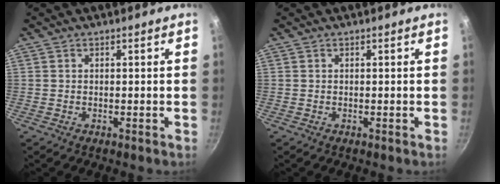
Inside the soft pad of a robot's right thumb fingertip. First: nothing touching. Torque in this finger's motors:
{"motor_torque": [-0.23, -0.03, -0.14, -0.29, 0.01]}